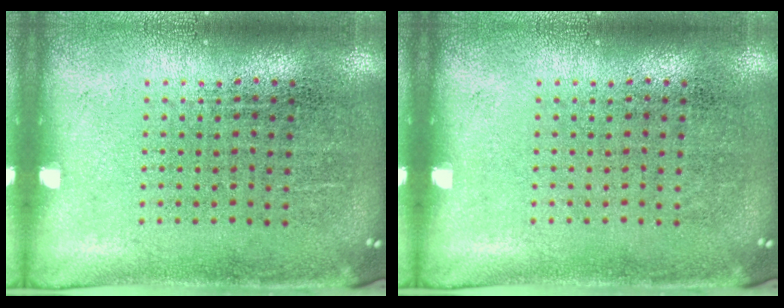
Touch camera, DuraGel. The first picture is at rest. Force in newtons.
{"total": 0.0}